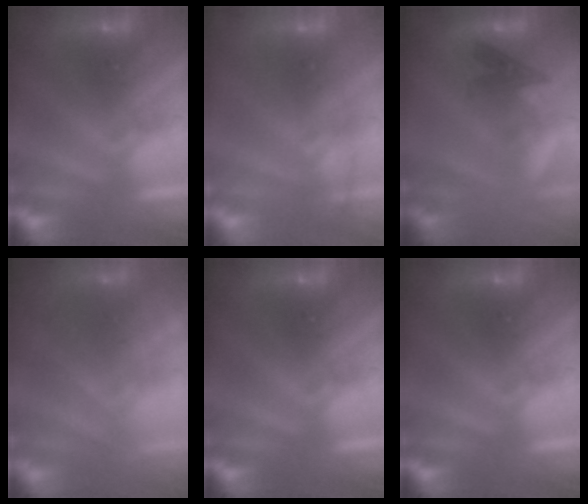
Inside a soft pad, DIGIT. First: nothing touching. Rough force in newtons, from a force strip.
{"total": 1.4}
{"total": 2.2}
{"total": 9.4}
{"total": 0.0}
{"total": 0.0}